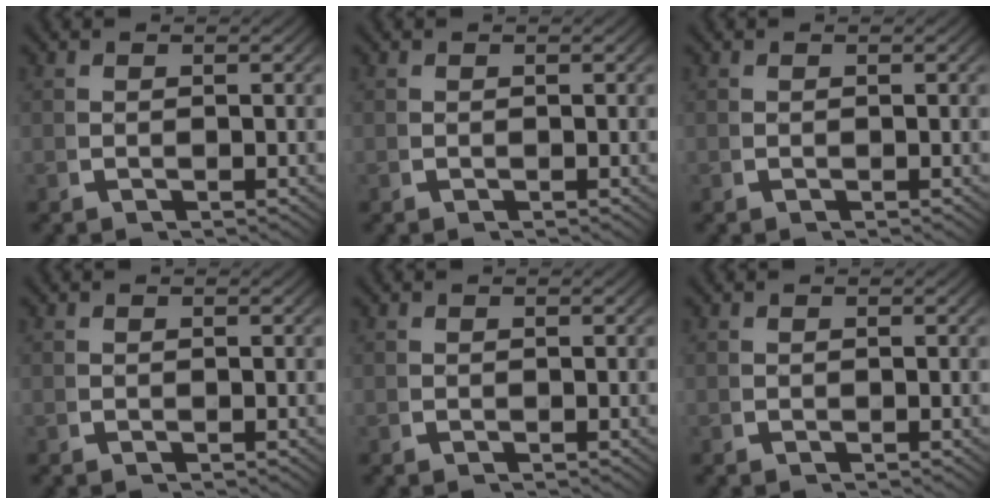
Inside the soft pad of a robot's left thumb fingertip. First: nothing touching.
{"total": 0.0}
{"total": 0.0}
{"total": 0.0}
{"total": 0.0}
{"total": 0.0}